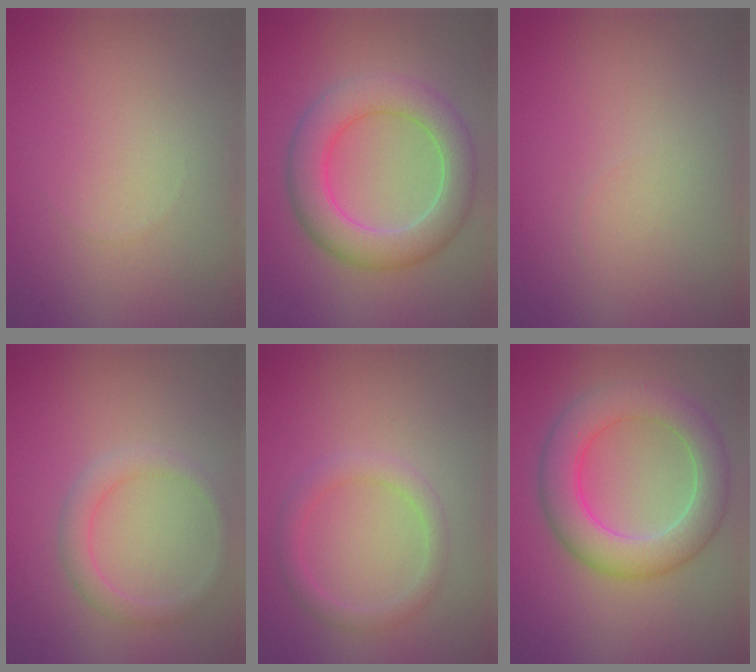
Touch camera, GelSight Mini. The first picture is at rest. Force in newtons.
{"total": 6.2, "press": 6.1, "slide": 0.5}
{"total": 0.0}
{"total": 2.0, "press": 2.0, "slide": 0.3}
{"total": 2.1, "press": 2.1, "slide": 0.1}
{"total": 6.4, "press": 6.4, "slide": 0.5}